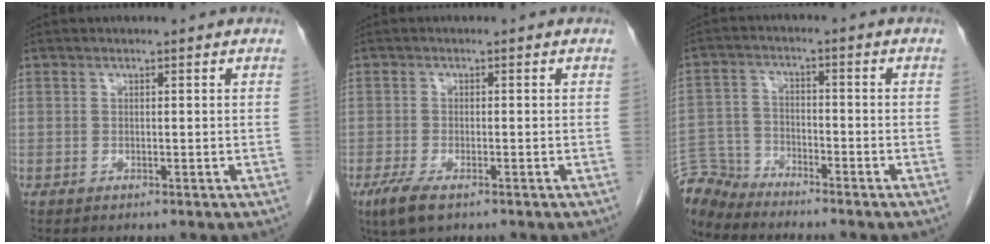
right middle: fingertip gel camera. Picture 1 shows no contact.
{"total": 4.1, "force": [-2.5, 1.2, 3.0], "torque": [-0.067, -0.010, -0.042]}
{"total": 6.4, "force": [-6.4, 0.8, -0.3], "torque": [0.003, 0.000, -0.125]}